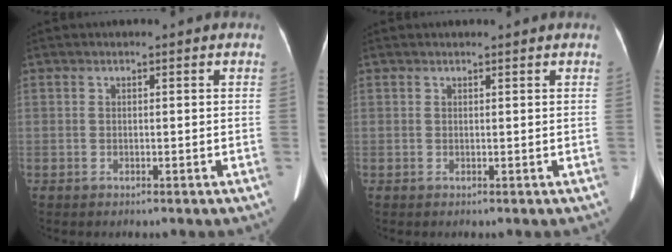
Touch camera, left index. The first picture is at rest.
{"total": 1.2, "force": [1.2, -0.1, 0.4], "torque": [-0.008, 0.011, 0.016]}